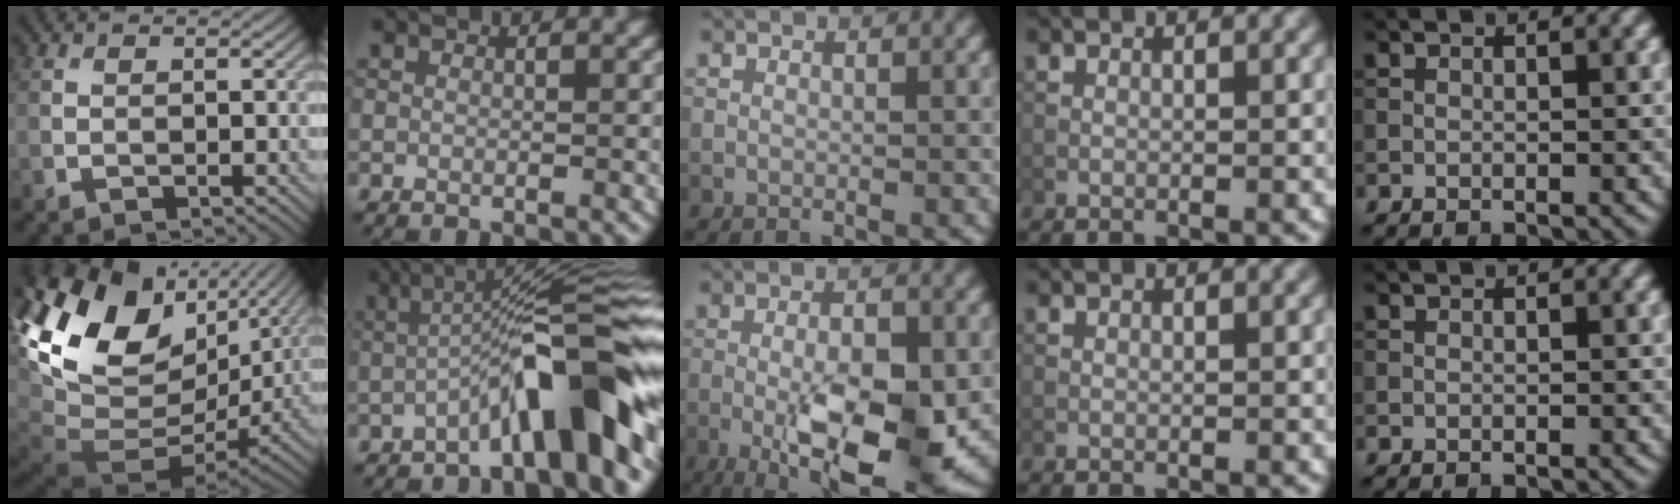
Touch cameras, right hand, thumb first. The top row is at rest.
{"thumb": {"total": 20.0, "force": [4.3, 13.2, 14.4], "torque": [-0.310, -0.030, 0.111]}, "index": {"total": 9.7, "force": [-3.4, 1.7, 8.9], "torque": [-0.112, 0.024, -0.065]}, "middle": {"total": 11.1, "force": [-2.8, 4.1, 9.9], "torque": [-0.161, -0.016, -0.041]}}